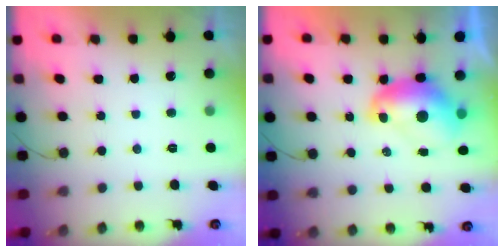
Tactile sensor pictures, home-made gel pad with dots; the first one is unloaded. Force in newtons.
{"total": 10.4, "press": 10.3, "slide": 1.0}